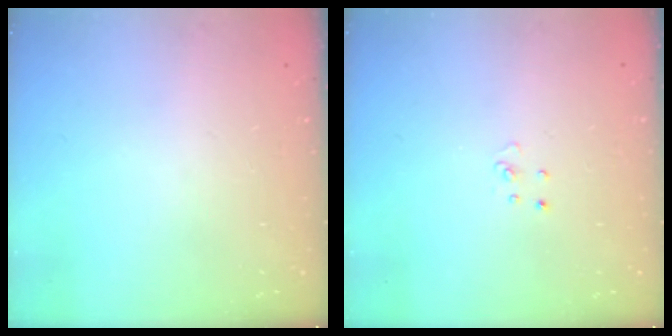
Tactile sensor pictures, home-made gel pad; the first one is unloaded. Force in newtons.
{"total": 3.1, "press": 3.1, "slide": 0.2}